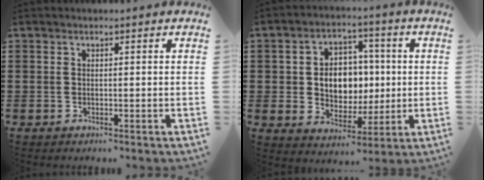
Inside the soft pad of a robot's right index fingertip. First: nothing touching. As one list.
[{"total": 7.4, "force": [0.2, 6.2, 4.0], "torque": [-0.075, 0.012, 0.000]}]